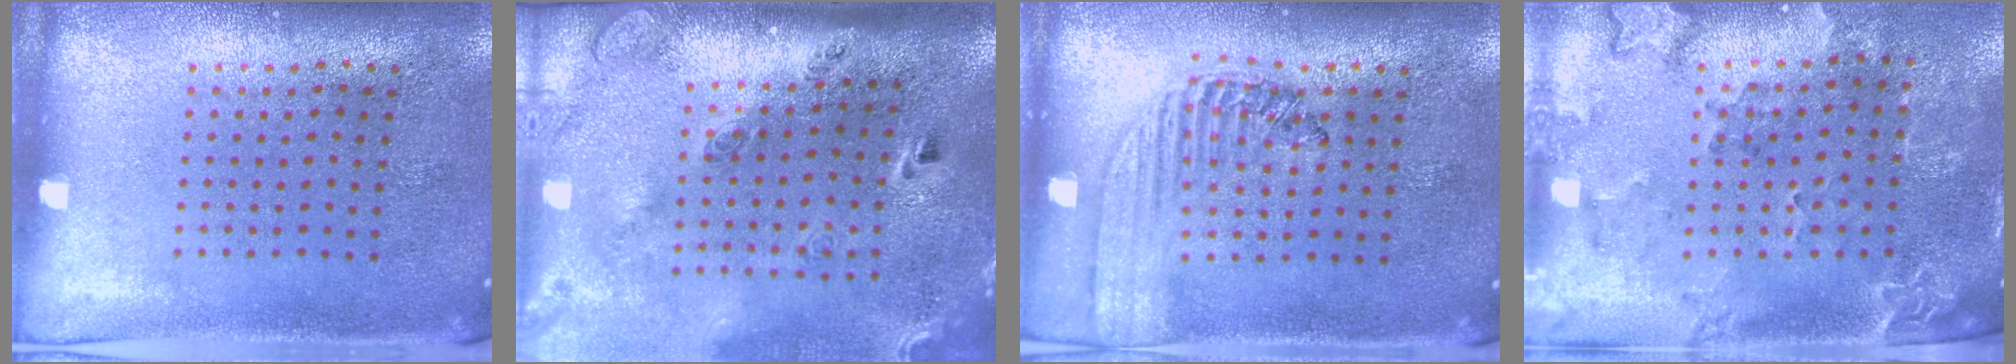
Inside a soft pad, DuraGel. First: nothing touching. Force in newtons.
{"total": 2.9, "press": 2.0, "slide": 2.1}
{"total": 1.5, "press": 1.3, "slide": 0.7}
{"total": 1.9, "press": 1.7, "slide": 0.8}